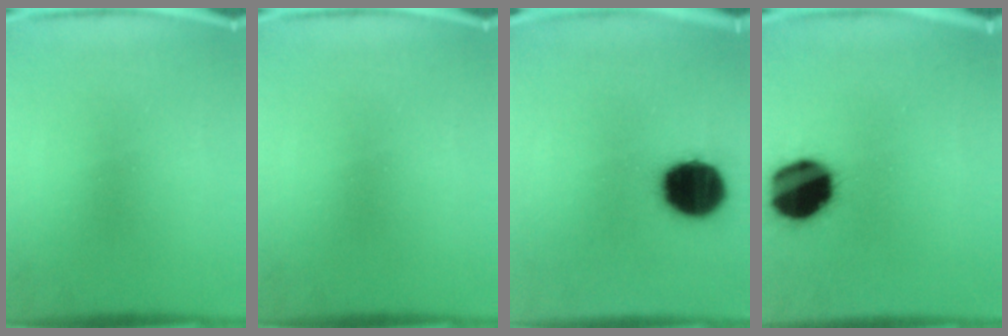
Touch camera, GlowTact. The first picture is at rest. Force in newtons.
{"total": 0.0}
{"total": 17.9}
{"total": 19.8}